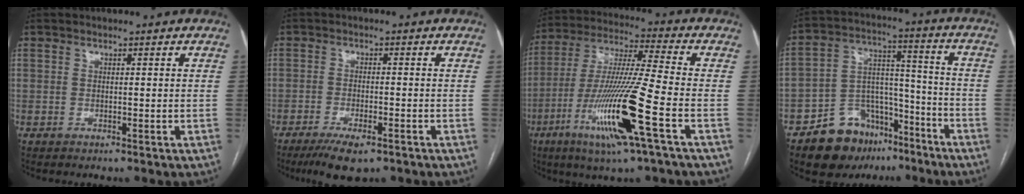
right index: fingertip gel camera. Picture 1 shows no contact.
{"total": 6.2, "force": [-4.2, 1.7, 4.3], "torque": [-0.078, -0.013, -0.066]}
{"total": 17.6, "force": [-6.6, -0.5, 16.4], "torque": [-0.338, -0.026, -0.128]}
{"total": 13.5, "force": [-9.2, 8.6, 5.0], "torque": [-0.080, 0.052, -0.145]}